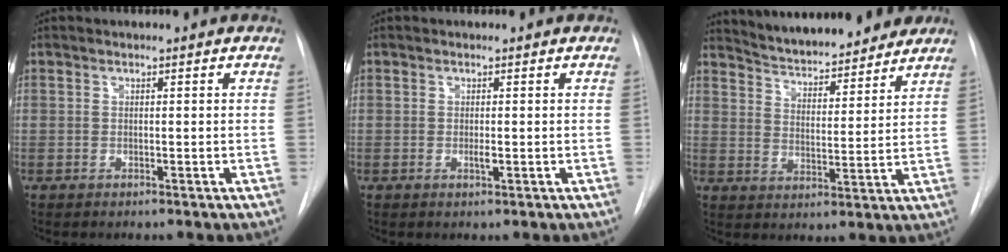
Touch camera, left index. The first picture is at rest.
{"total": 1.1, "force": [-0.9, 0.0, 0.6], "torque": [-0.012, -0.009, -0.013]}
{"total": 14.3, "force": [13.2, 2.7, 4.7], "torque": [-0.067, -0.003, 0.193]}